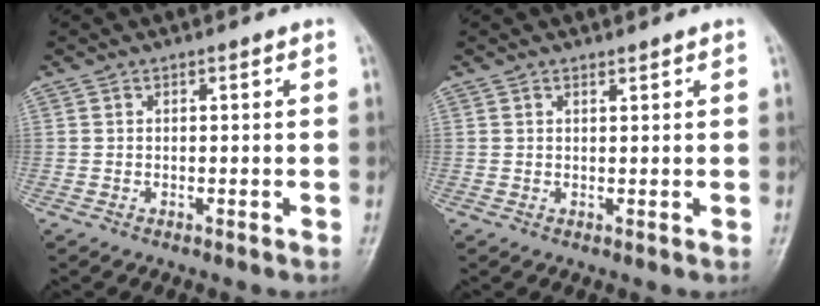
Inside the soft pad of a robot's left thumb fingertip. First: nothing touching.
{"total": 0.7, "force": [0.6, 0.2, 0.2], "torque": [-0.006, -0.005, 0.010]}